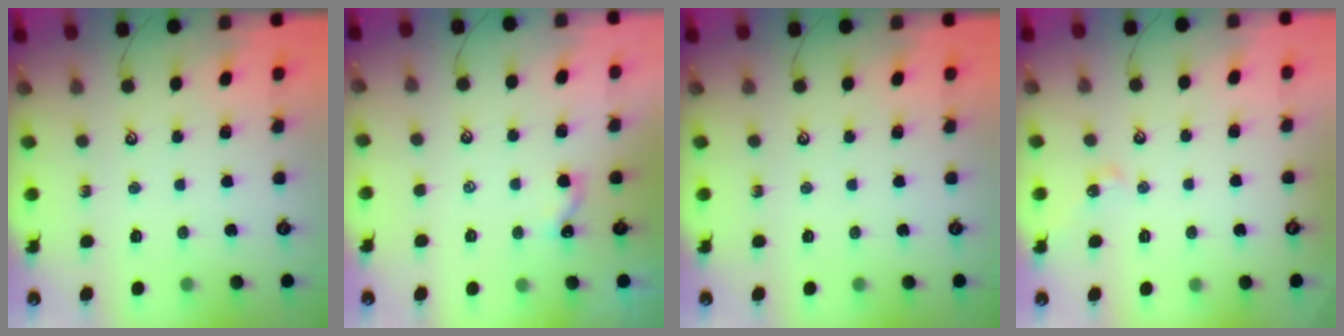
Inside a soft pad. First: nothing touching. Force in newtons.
{"total": 3.6, "press": 3.6, "slide": 0.2}
{"total": 0.0}
{"total": 2.0, "press": 2.0, "slide": 0.4}